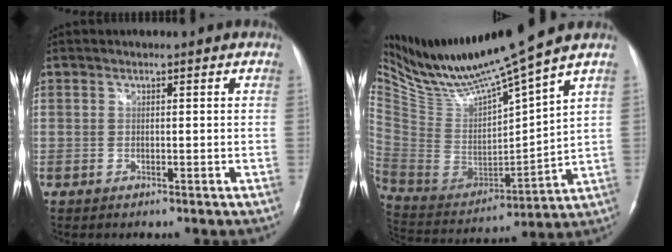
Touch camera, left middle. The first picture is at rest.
{"total": 15.6, "force": [13.8, -1.1, 7.1], "torque": [-0.144, -0.027, 0.274]}